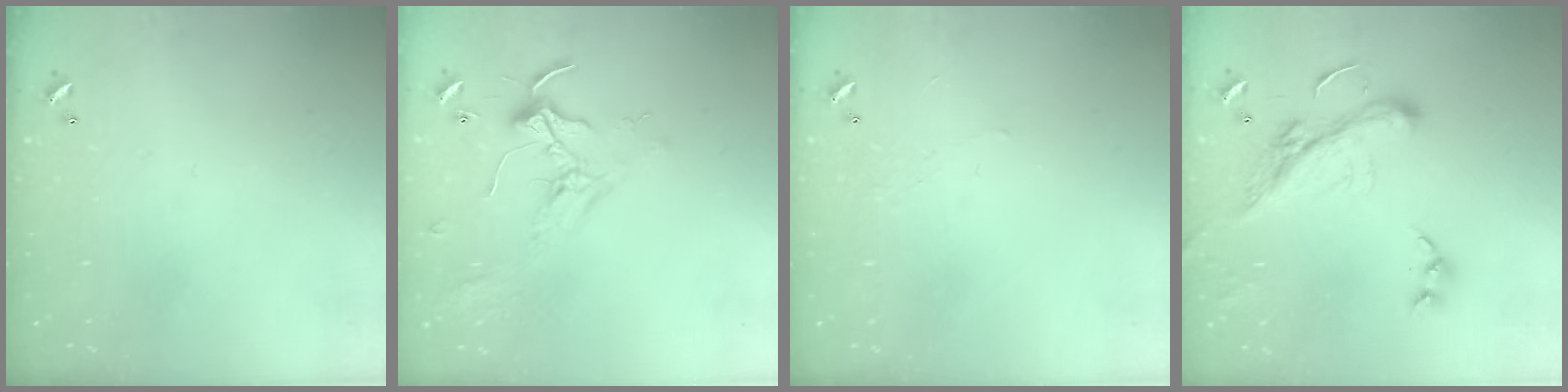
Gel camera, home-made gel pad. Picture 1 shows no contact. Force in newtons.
{"total": 2.1, "press": 2.1, "slide": 0.5}
{"total": 2.1, "press": 2.1, "slide": 0.6}
{"total": 5.4, "press": 5.2, "slide": 1.4}